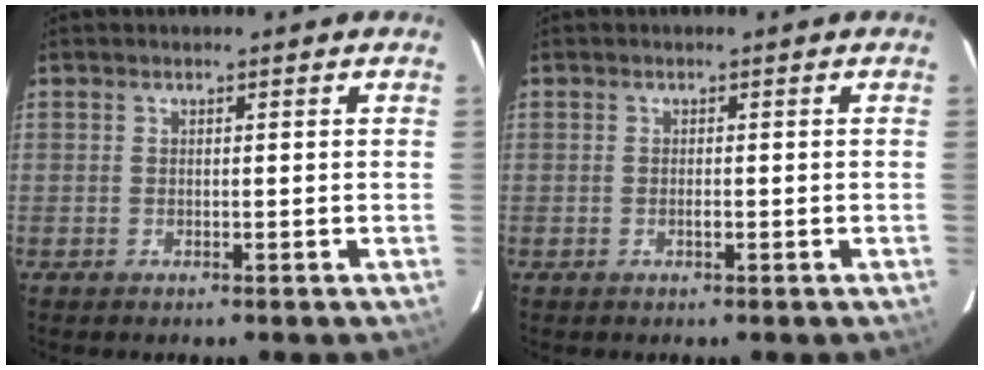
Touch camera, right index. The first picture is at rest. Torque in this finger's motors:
{"motor_torque": [0.21, -0.14, 0.03, 0.02]}